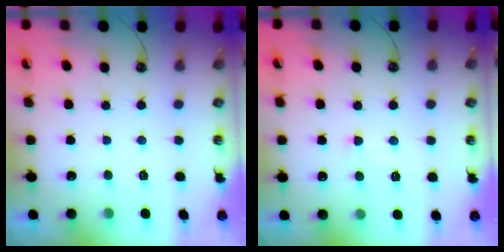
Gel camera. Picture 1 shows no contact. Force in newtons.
{"total": 2.0, "press": 2.0, "slide": 0.4}